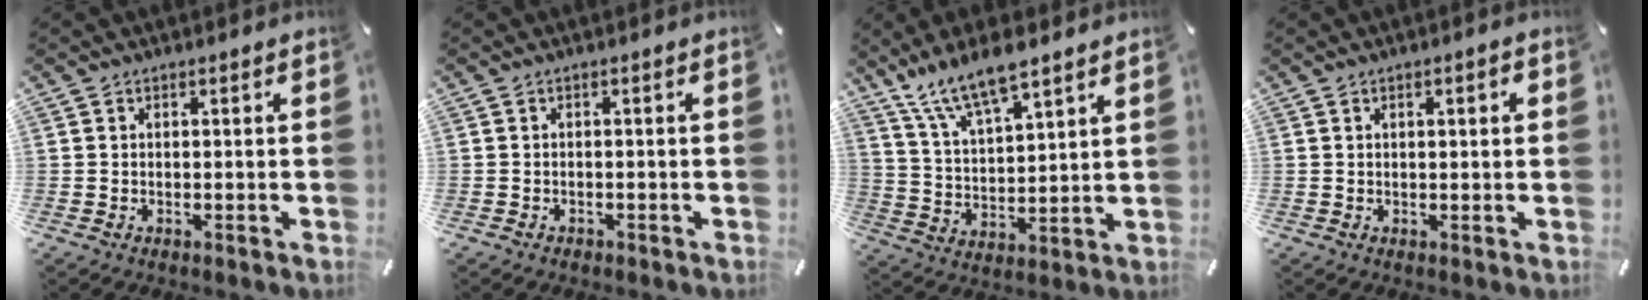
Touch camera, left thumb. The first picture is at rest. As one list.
[{"total": 0.8, "force": [-0.6, 0.5, 0.0], "torque": [-0.001, 0.002, -0.014]}, {"total": 11.3, "force": [9.3, 2.5, 5.9], "torque": [-0.139, -0.038, 0.172]}, {"total": 2.0, "force": [0.5, 0.6, 1.8], "torque": [-0.036, 0.005, 0.007]}]